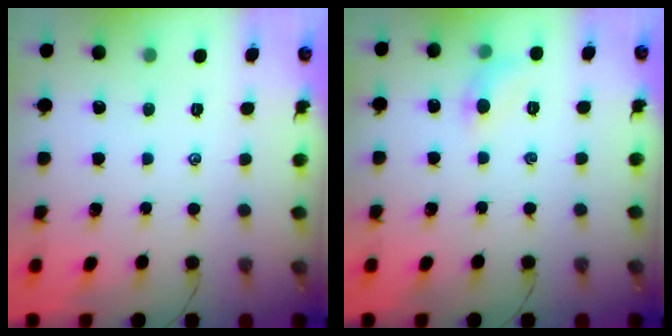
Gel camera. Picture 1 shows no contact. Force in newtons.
{"total": 6.9, "press": 6.7, "slide": 1.6}